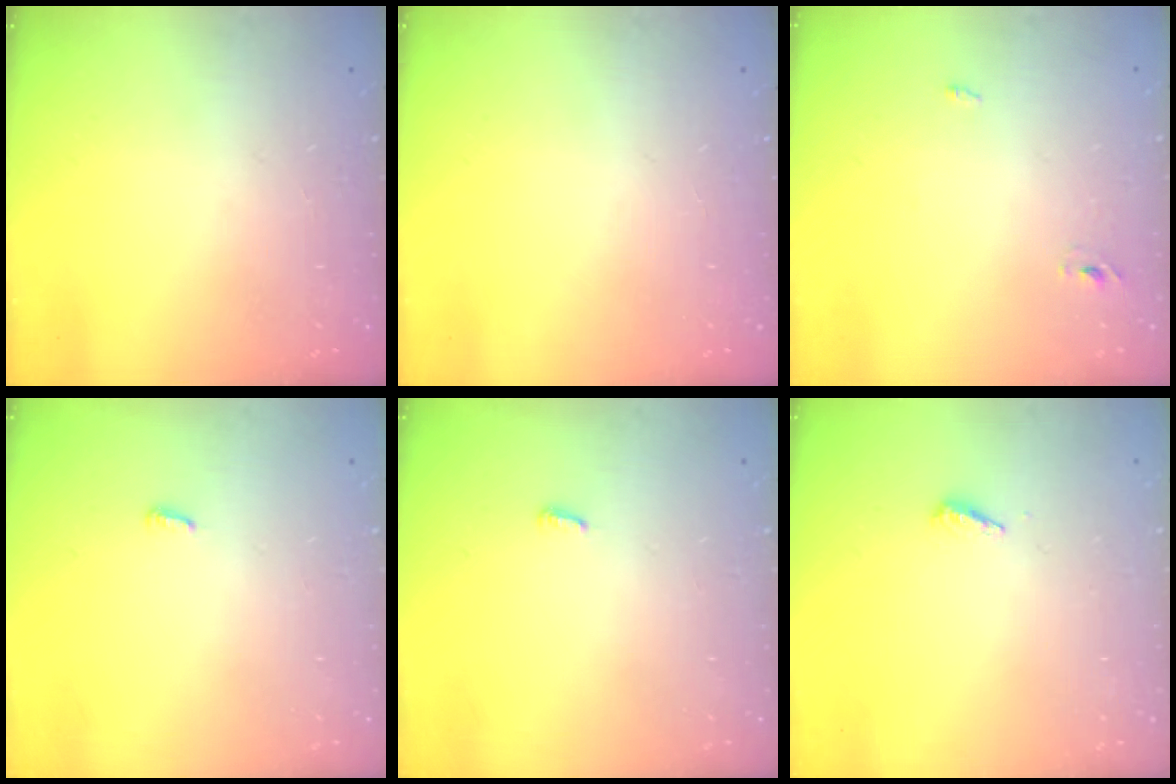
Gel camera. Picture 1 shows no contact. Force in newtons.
{"total": 0.0}
{"total": 2.3, "press": 2.1, "slide": 1.0}
{"total": 2.6, "press": 2.6, "slide": 0.2}
{"total": 2.6, "press": 2.6, "slide": 0.2}
{"total": 2.9, "press": 2.9, "slide": 0.3}